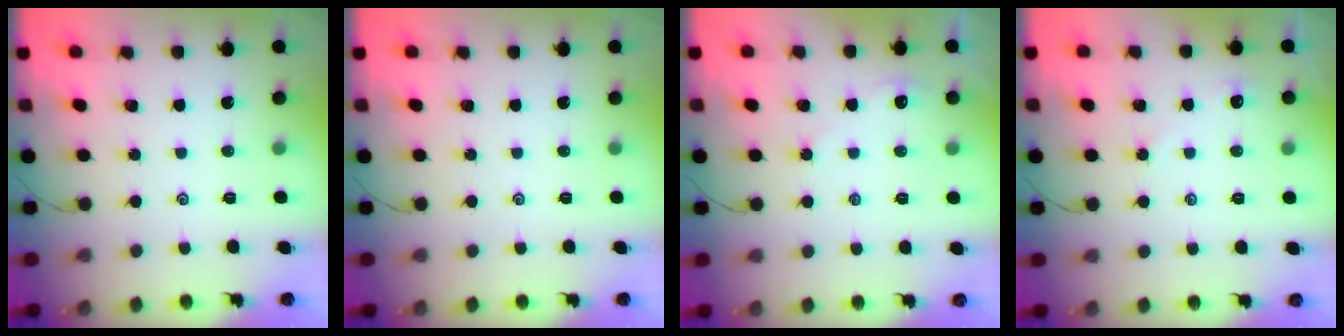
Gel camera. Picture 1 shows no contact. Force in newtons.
{"total": 0.0}
{"total": 2.3, "press": 2.3, "slide": 0.2}
{"total": 2.3, "press": 2.3, "slide": 0.3}